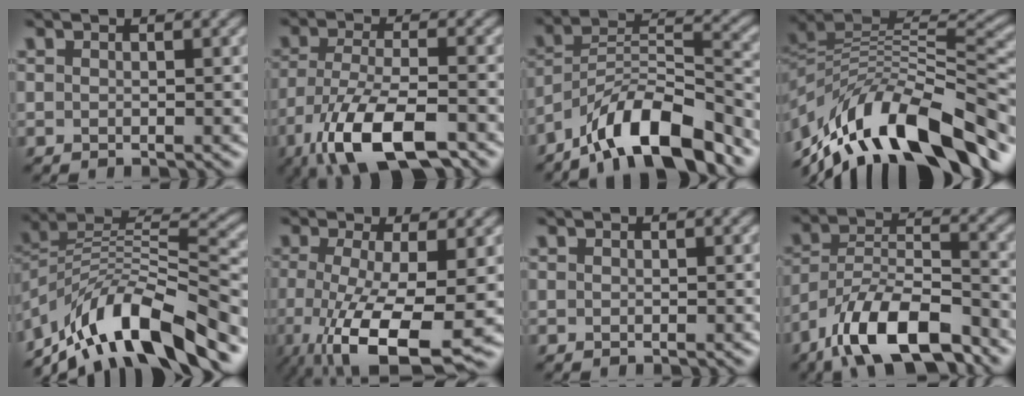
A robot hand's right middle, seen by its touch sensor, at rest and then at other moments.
{"total": 9.7, "force": [-5.7, 3.5, 7.0], "torque": [-0.139, -0.014, -0.106]}
{"total": 10.9, "force": [-8.0, 3.2, 6.6], "torque": [-0.104, 0.014, -0.156]}
{"total": 12.7, "force": [-7.4, 5.6, 8.7], "torque": [-0.155, 0.030, -0.126]}
{"total": 11.8, "force": [-8.3, 3.7, 7.6], "torque": [-0.126, 0.016, -0.153]}
{"total": 9.8, "force": [-3.5, 2.8, 8.7], "torque": [-0.161, -0.024, -0.053]}
{"total": 0.0}
{"total": 10.7, "force": [-7.6, 3.6, 6.7], "torque": [-0.110, 0.010, -0.146]}